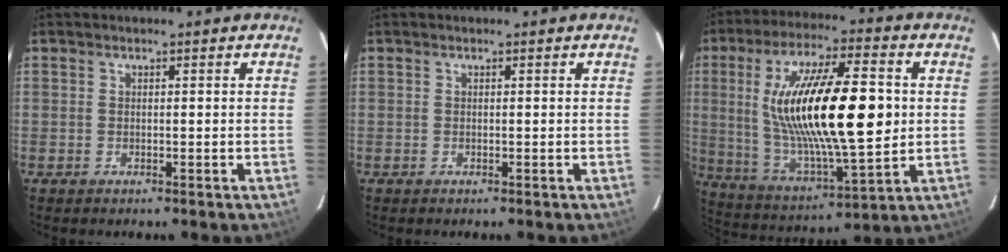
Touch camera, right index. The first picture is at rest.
{"total": 0.0}
{"total": 24.7, "force": [2.8, 6.9, 23.5], "torque": [-0.434, 0.002, 0.061]}